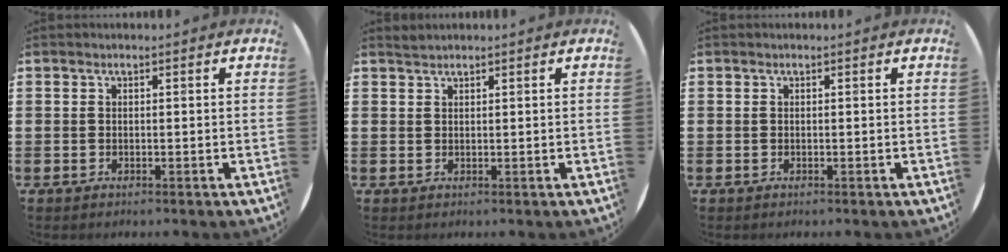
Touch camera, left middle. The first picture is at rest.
{"total": 0.5, "force": [0.5, 0.0, -0.1], "torque": [0.001, 0.002, 0.010]}
{"total": 0.0}